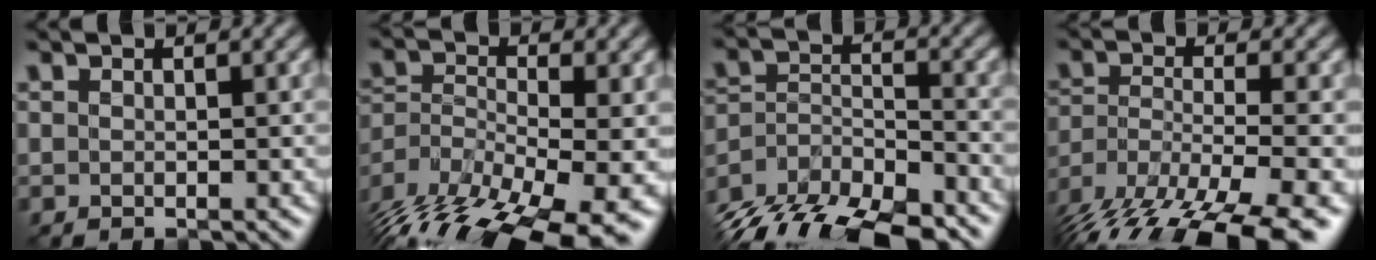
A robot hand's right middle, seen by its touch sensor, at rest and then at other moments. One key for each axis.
{"total": 16.1, "fx": -11.3, "fy": 6.0, "fz": 9.8, "tx": -0.184, "ty": -0.020, "tz": -0.166}
{"total": 14.5, "fx": -12.1, "fy": 6.0, "fz": 5.4, "tx": -0.093, "ty": -0.006, "tz": -0.181}
{"total": 16.5, "fx": -12.5, "fy": 5.7, "fz": 9.2, "tx": -0.183, "ty": -0.049, "tz": -0.179}